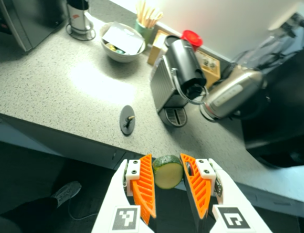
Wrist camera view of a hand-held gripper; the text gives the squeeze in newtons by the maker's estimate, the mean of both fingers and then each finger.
{"total": 10.7, "left": 11.0, "right": 10.5}